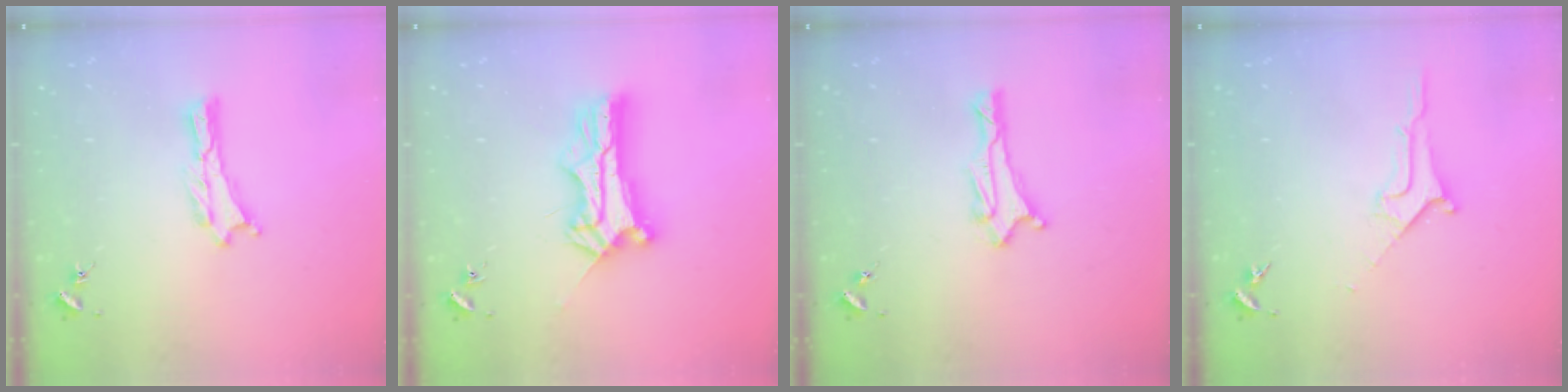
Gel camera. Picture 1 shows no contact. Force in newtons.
{"total": 10.0, "press": 9.9, "slide": 1.0}
{"total": 2.0, "press": 1.8, "slide": 0.8}
{"total": 1.8, "press": 1.7, "slide": 0.2}